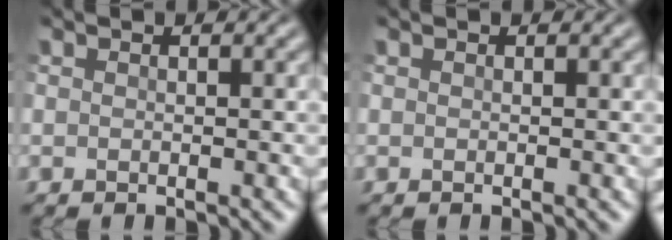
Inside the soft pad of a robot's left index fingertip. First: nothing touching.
{"total": 0.0}